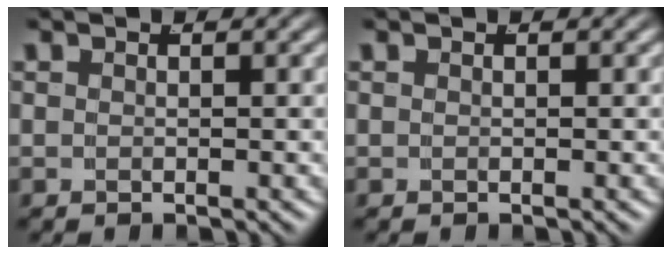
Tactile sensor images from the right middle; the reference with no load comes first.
{"total": 0.0}